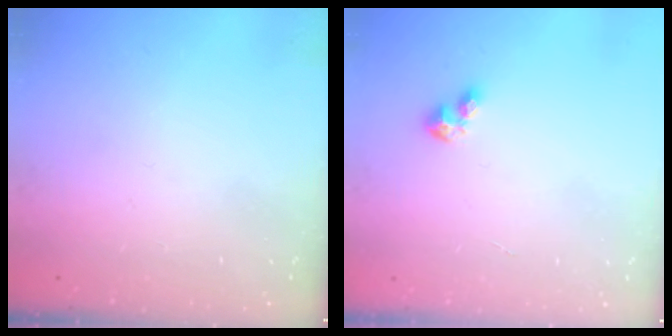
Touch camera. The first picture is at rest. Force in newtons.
{"total": 3.2, "press": 3.2, "slide": 0.4}